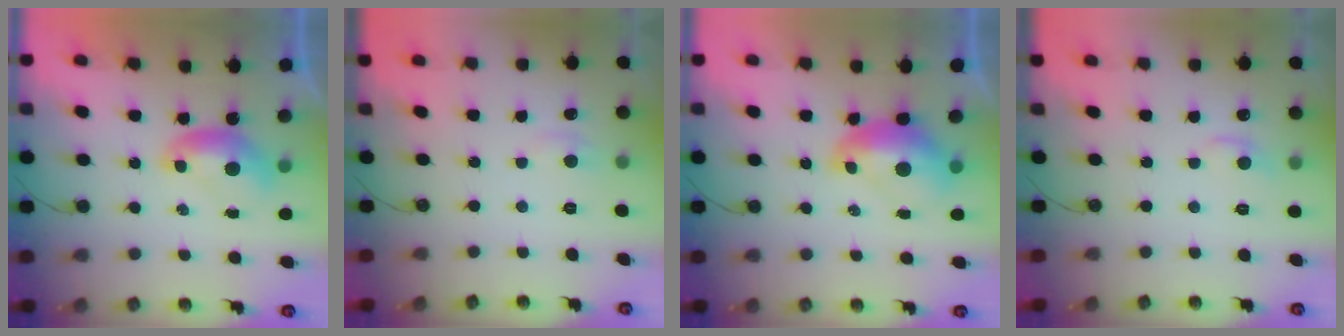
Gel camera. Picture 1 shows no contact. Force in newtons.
{"total": 1.2, "press": 1.0, "slide": 0.6}
{"total": 2.4, "press": 2.3, "slide": 0.7}
{"total": 1.6, "press": 1.3, "slide": 0.8}